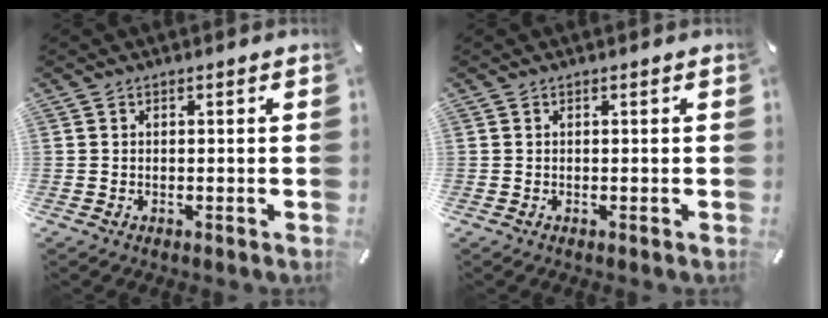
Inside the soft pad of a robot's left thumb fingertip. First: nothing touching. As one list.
[{"total": 0.0}]